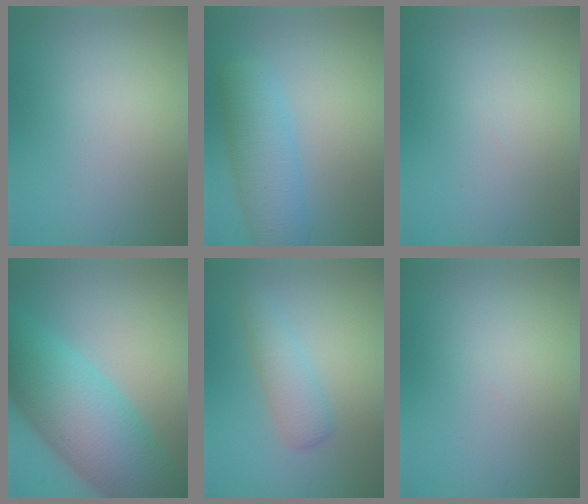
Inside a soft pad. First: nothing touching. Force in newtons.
{"total": 5.4, "press": 5.4, "slide": 0.2}
{"total": 0.0}
{"total": 11.9, "press": 11.9, "slide": 0.3}
{"total": 2.8, "press": 2.8, "slide": 0.0}
{"total": 0.0}